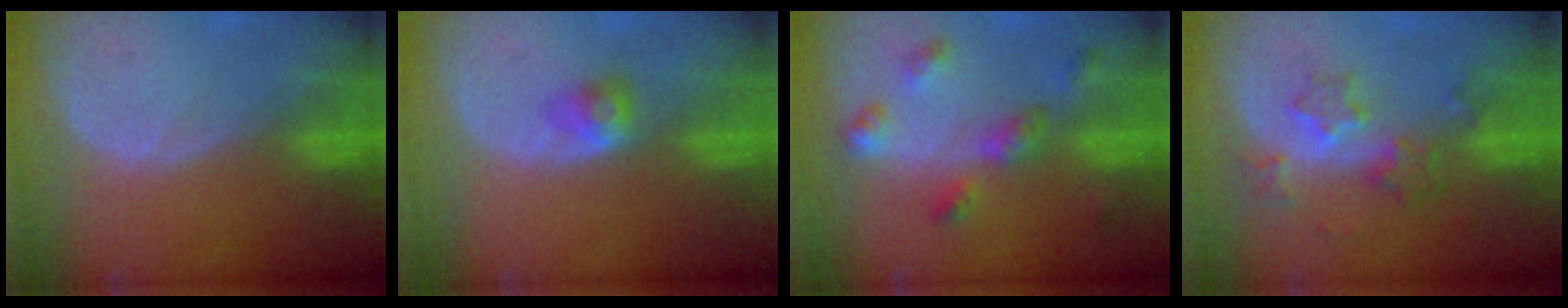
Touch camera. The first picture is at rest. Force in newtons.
{"total": 2.7, "press": 2.4, "slide": 1.1}
{"total": 6.5, "press": 5.8, "slide": 2.8}
{"total": 6.1, "press": 5.5, "slide": 2.5}